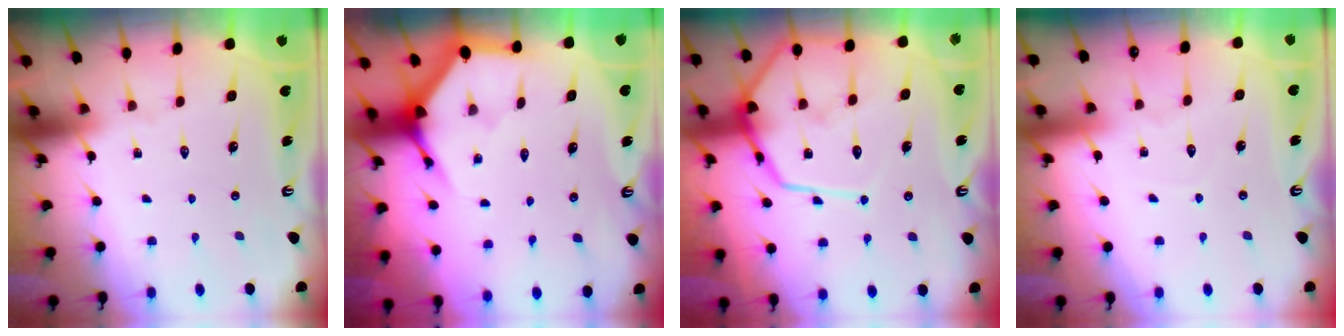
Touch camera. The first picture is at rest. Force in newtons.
{"total": 3.8, "press": 3.8, "slide": 0.3}
{"total": 14.6, "press": 14.6, "slide": 1.2}
{"total": 2.9, "press": 2.9, "slide": 0.3}